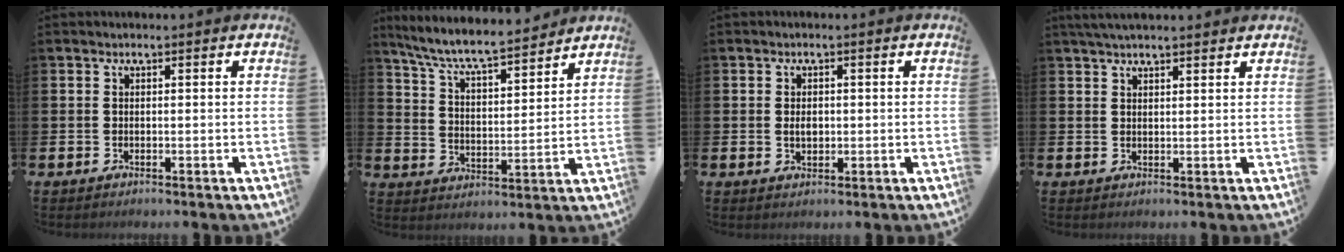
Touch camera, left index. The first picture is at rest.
{"total": 7.5, "force": [7.1, 0.7, 2.5], "torque": [-0.082, -0.048, 0.122]}
{"total": 1.9, "force": [0.1, 1.2, 1.4], "torque": [-0.004, -0.003, -0.004]}
{"total": 2.9, "force": [2.6, 0.5, 1.1], "torque": [-0.028, -0.001, 0.048]}